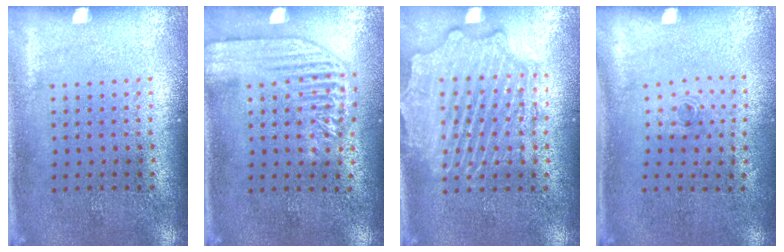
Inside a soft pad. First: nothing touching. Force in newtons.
{"total": 2.1, "press": 1.9, "slide": 0.9}
{"total": 2.3, "press": 2.3, "slide": 0.4}
{"total": 0.6, "press": 0.3, "slide": 0.5}